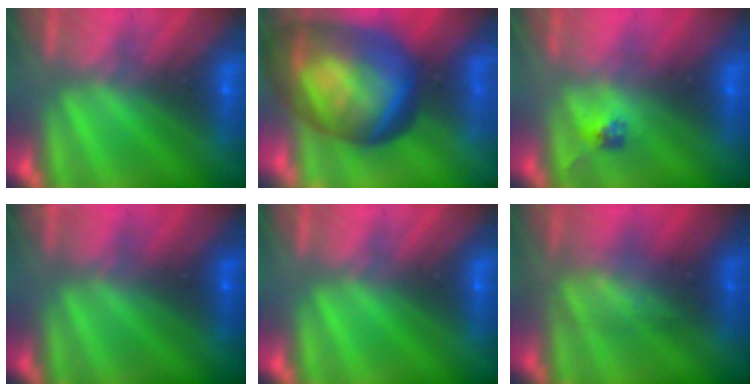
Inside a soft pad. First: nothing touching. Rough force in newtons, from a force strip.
{"total": 9.3}
{"total": 2.4}
{"total": 2.4}
{"total": 0.0}
{"total": 3.2}